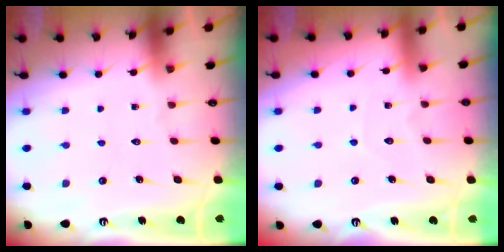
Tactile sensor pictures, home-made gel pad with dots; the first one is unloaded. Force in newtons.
{"total": 3.9, "press": 3.9, "slide": 0.3}